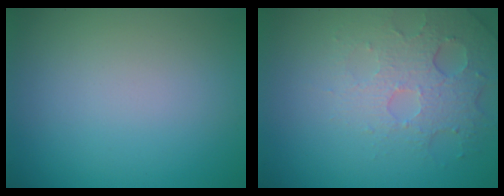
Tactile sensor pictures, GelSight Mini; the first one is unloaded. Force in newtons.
{"total": 5.0, "press": 3.3, "slide": 3.7}